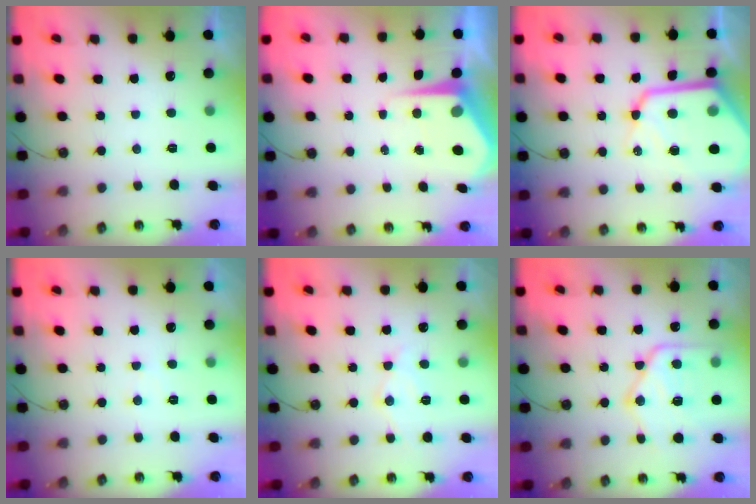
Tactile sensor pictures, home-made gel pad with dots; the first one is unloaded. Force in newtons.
{"total": 7.0, "press": 7.0, "slide": 0.7}
{"total": 20.6, "press": 20.5, "slide": 1.9}
{"total": 3.8, "press": 3.7, "slide": 0.7}
{"total": 8.0, "press": 7.9, "slide": 0.7}
{"total": 18.1, "press": 18.1, "slide": 1.4}